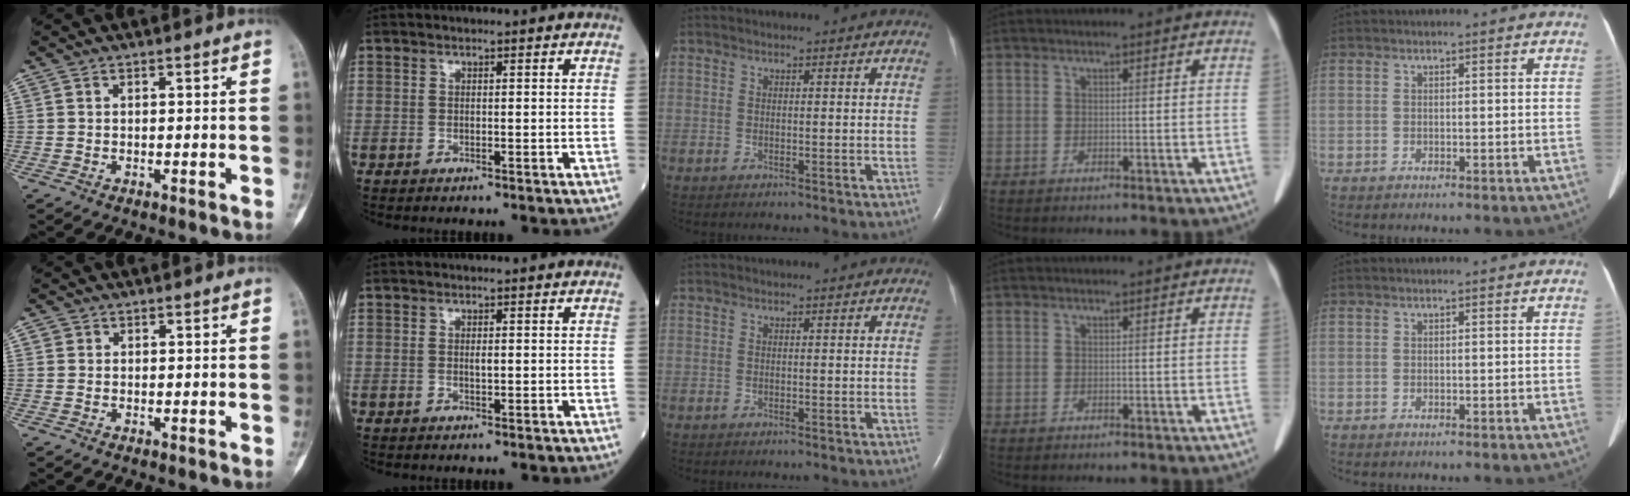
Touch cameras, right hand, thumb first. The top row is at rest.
{"thumb": {"total": 0.8, "force": [0.2, 0.7, 0.1], "torque": [0.007, 0.003, 0.002]}, "index": {"total": 0.7, "force": [0.1, 0.0, 0.7], "torque": [-0.013, -0.001, 0.001]}}